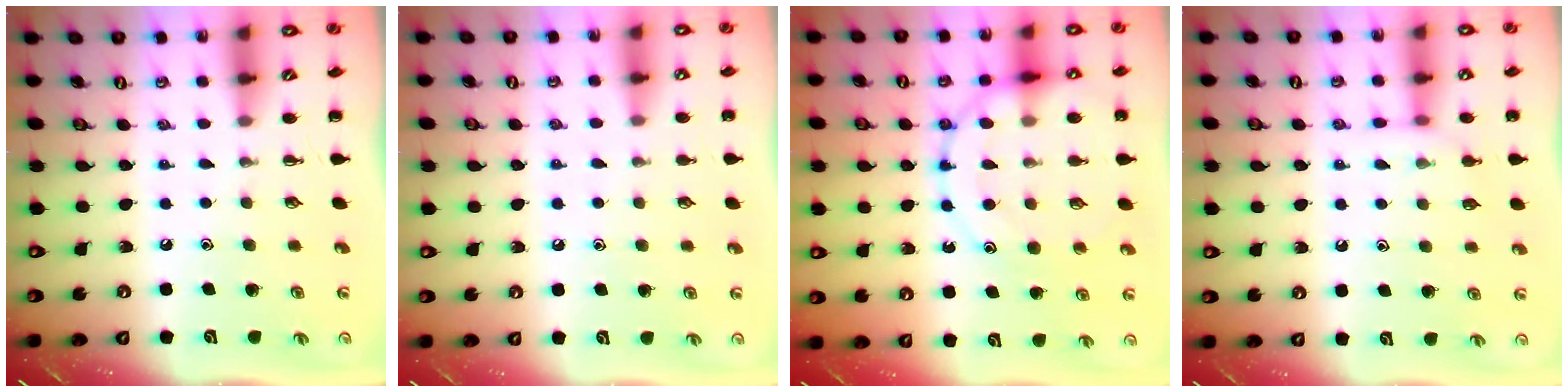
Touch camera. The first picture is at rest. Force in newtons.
{"total": 4.9, "press": 4.7, "slide": 1.5}
{"total": 16.6, "press": 16.5, "slide": 2.0}
{"total": 5.6, "press": 5.4, "slide": 1.5}